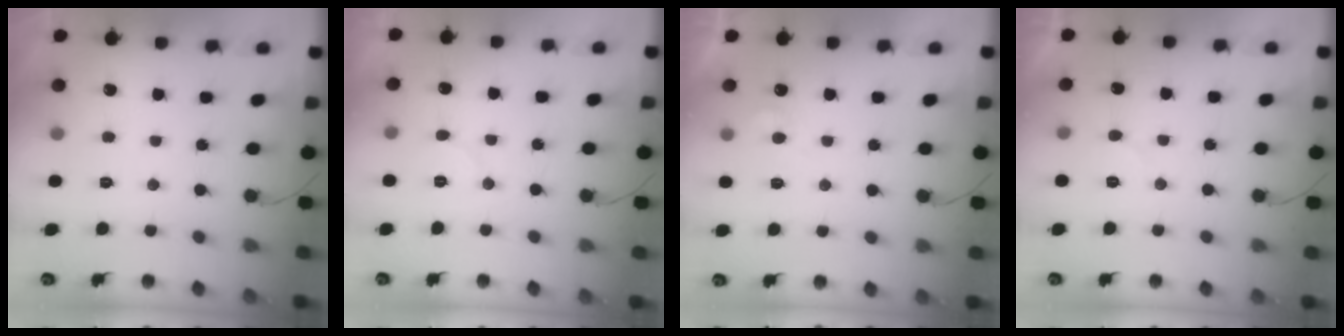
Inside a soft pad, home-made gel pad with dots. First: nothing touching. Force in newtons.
{"total": 5.1, "press": 5.0, "slide": 0.5}
{"total": 4.1, "press": 4.1, "slide": 0.4}
{"total": 4.4, "press": 4.4, "slide": 0.4}